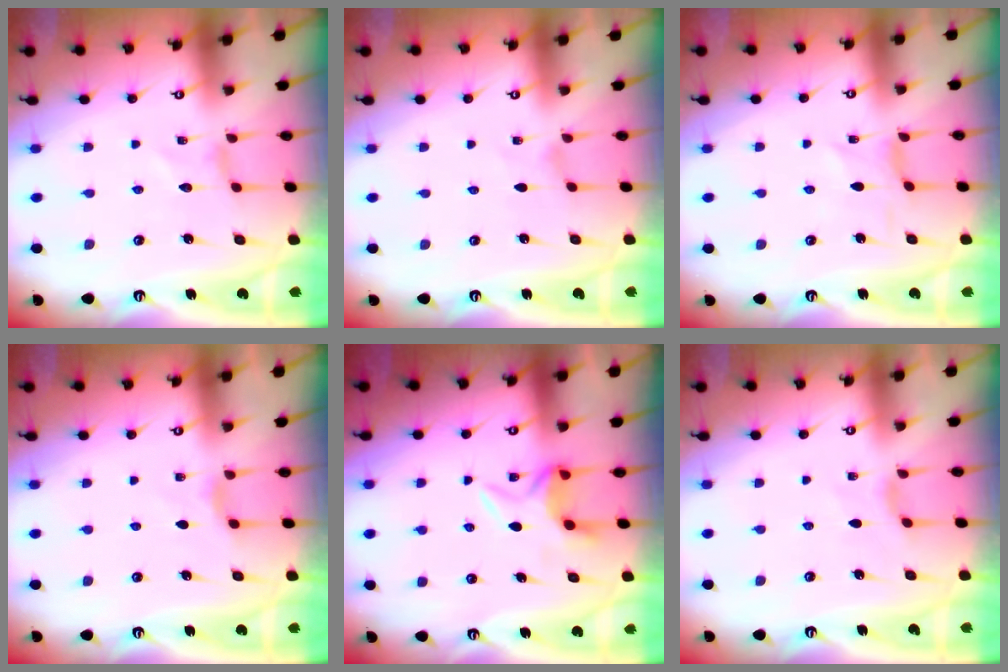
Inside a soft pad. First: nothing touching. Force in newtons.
{"total": 0.7, "press": 0.7, "slide": 0.2}
{"total": 0.0}
{"total": 3.0, "press": 2.9, "slide": 0.5}
{"total": 6.0, "press": 5.8, "slide": 1.6}
{"total": 2.7, "press": 2.6, "slide": 0.6}